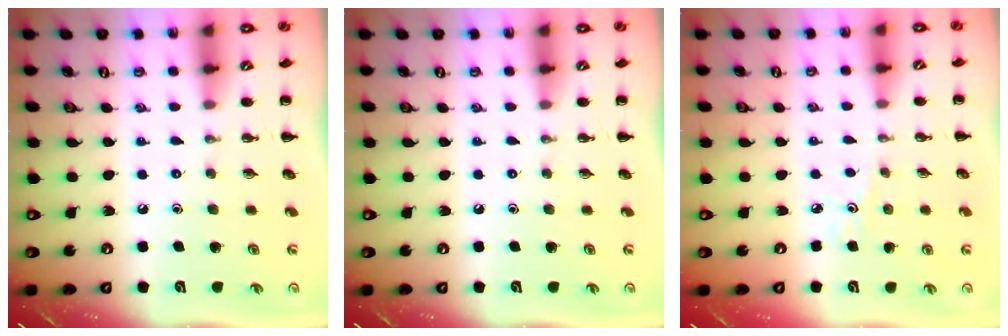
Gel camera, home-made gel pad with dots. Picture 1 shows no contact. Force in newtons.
{"total": 0.0}
{"total": 2.2, "press": 2.0, "slide": 0.7}